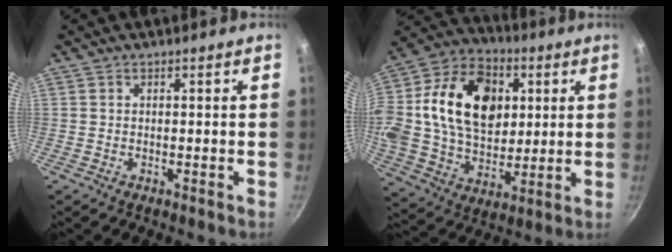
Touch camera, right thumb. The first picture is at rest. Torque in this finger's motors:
{"motor_torque": [2.44, 2.56, 1.95, -0.31, 0.77]}